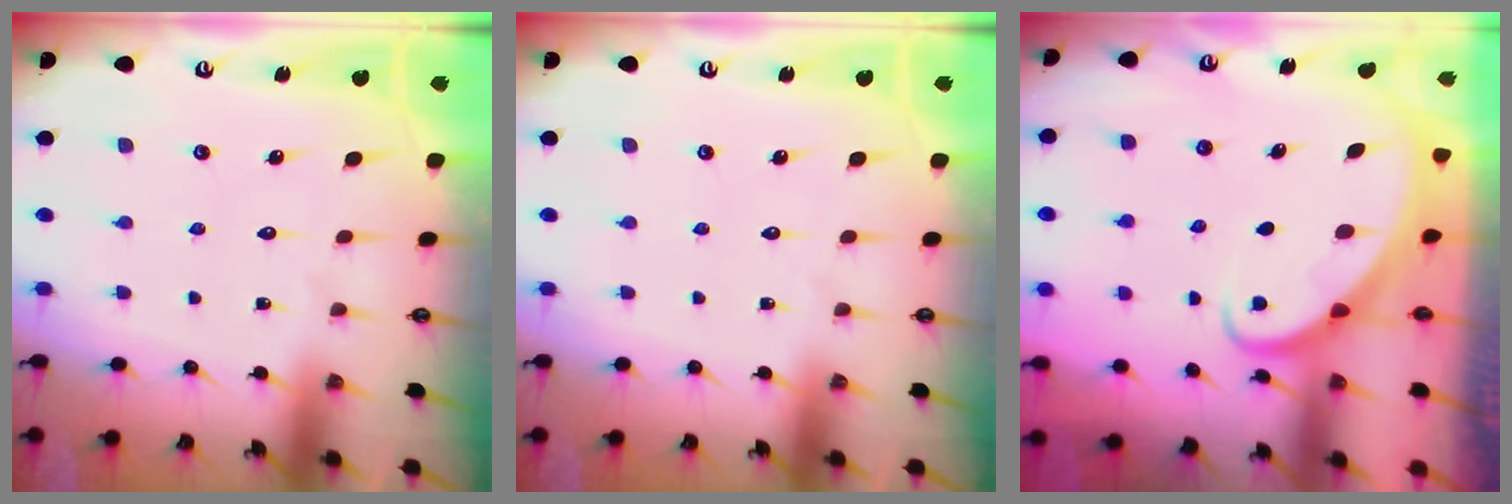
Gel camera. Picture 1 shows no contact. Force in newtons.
{"total": 0.0}
{"total": 2.5, "press": 2.5, "slide": 0.2}